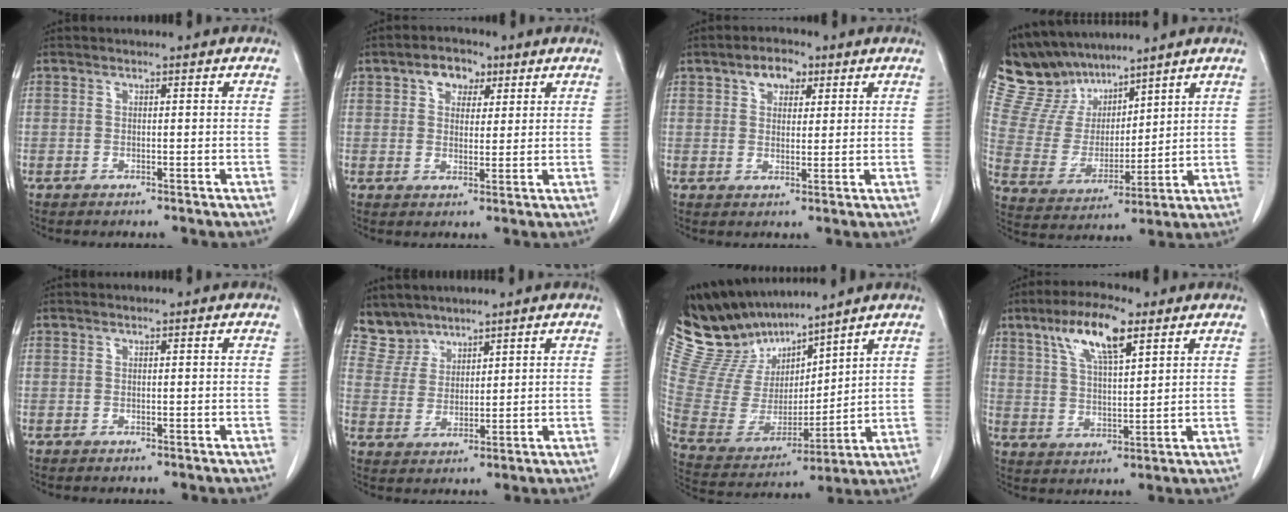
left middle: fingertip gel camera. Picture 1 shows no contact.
{"total": 4.6, "force": [2.3, 3.2, 2.5], "torque": [-0.037, 0.017, 0.038]}
{"total": 4.3, "force": [2.2, 2.6, 2.6], "torque": [-0.041, 0.015, 0.037]}
{"total": 11.8, "force": [10.6, 4.6, 2.6], "torque": [-0.073, 0.020, 0.217]}
{"total": 0.0}
{"total": 4.8, "force": [4.5, 1.8, -0.5], "torque": [0.006, 0.007, 0.102]}
{"total": 15.0, "force": [13.9, 3.7, 4.5], "torque": [-0.107, 0.005, 0.282]}
{"total": 10.3, "force": [5.8, 2.5, 8.1], "torque": [-0.154, 0.012, 0.107]}